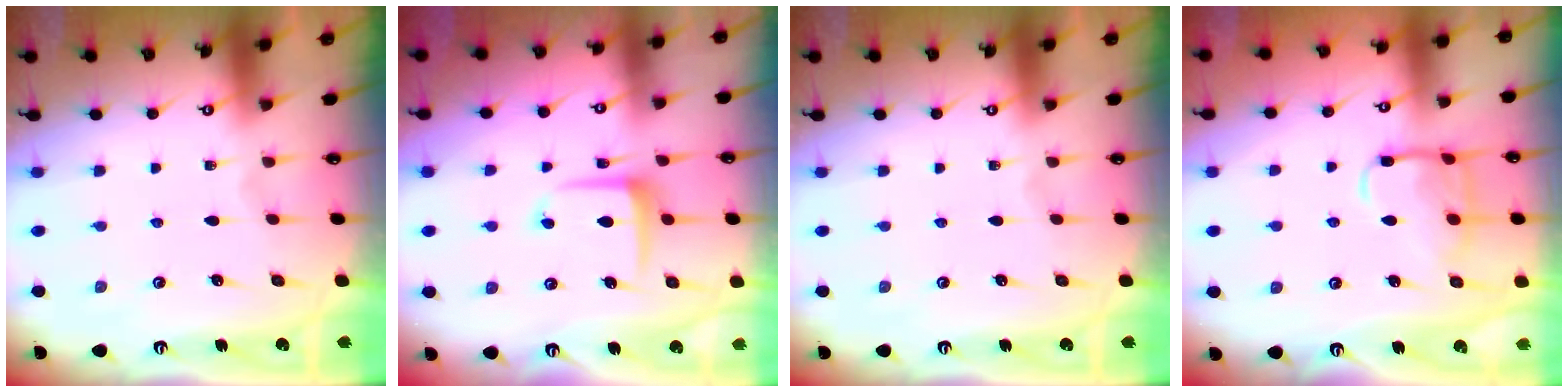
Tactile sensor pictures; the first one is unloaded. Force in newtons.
{"total": 7.7, "press": 7.7, "slide": 0.5}
{"total": 0.0}
{"total": 12.2, "press": 12.2, "slide": 0.9}